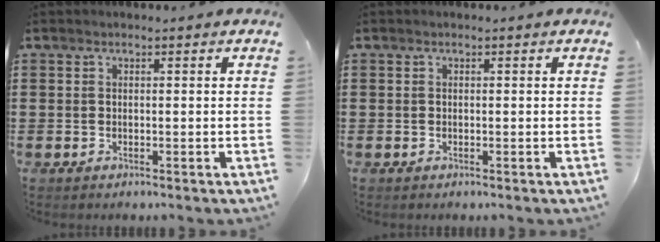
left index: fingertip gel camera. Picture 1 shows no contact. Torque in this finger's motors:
{"motor_torque": [-0.02, 0.01, 0.01, 0.00]}